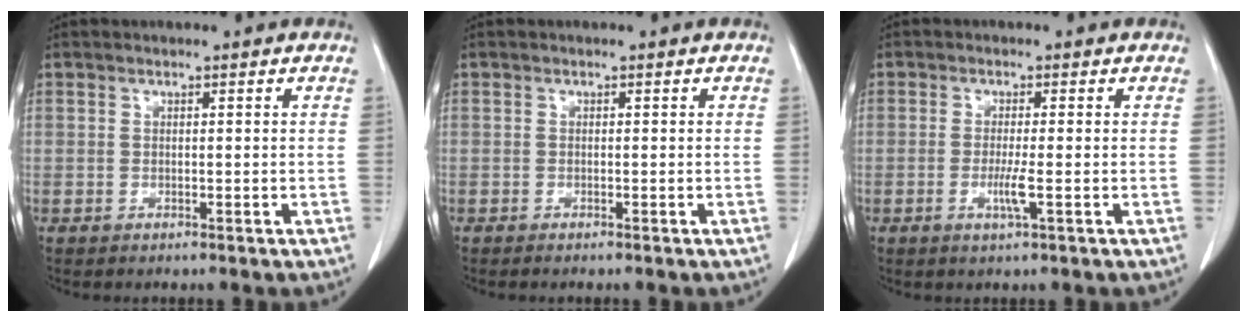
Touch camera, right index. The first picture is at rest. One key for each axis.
{"total": 0.7, "fx": -0.6, "fy": 0.0, "fz": 0.4, "tx": -0.008, "ty": -0.001, "tz": -0.009}
{"total": 2.8, "fx": -0.8, "fy": -0.2, "fz": 2.7, "tx": -0.054, "ty": -0.007, "tz": -0.017}